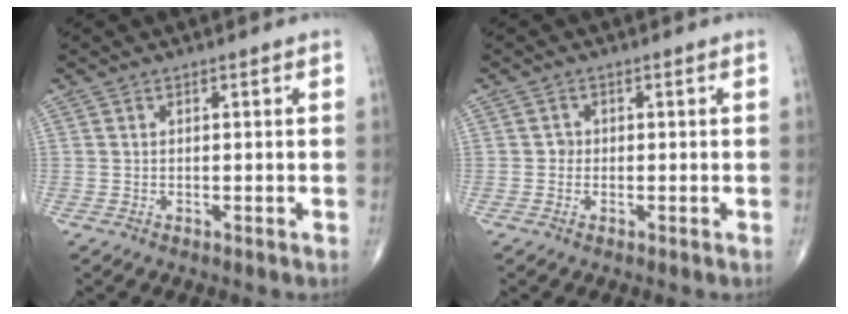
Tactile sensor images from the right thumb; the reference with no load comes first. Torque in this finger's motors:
{"motor_torque": [0.15, 0.40, 0.40, 0.11, -0.06]}